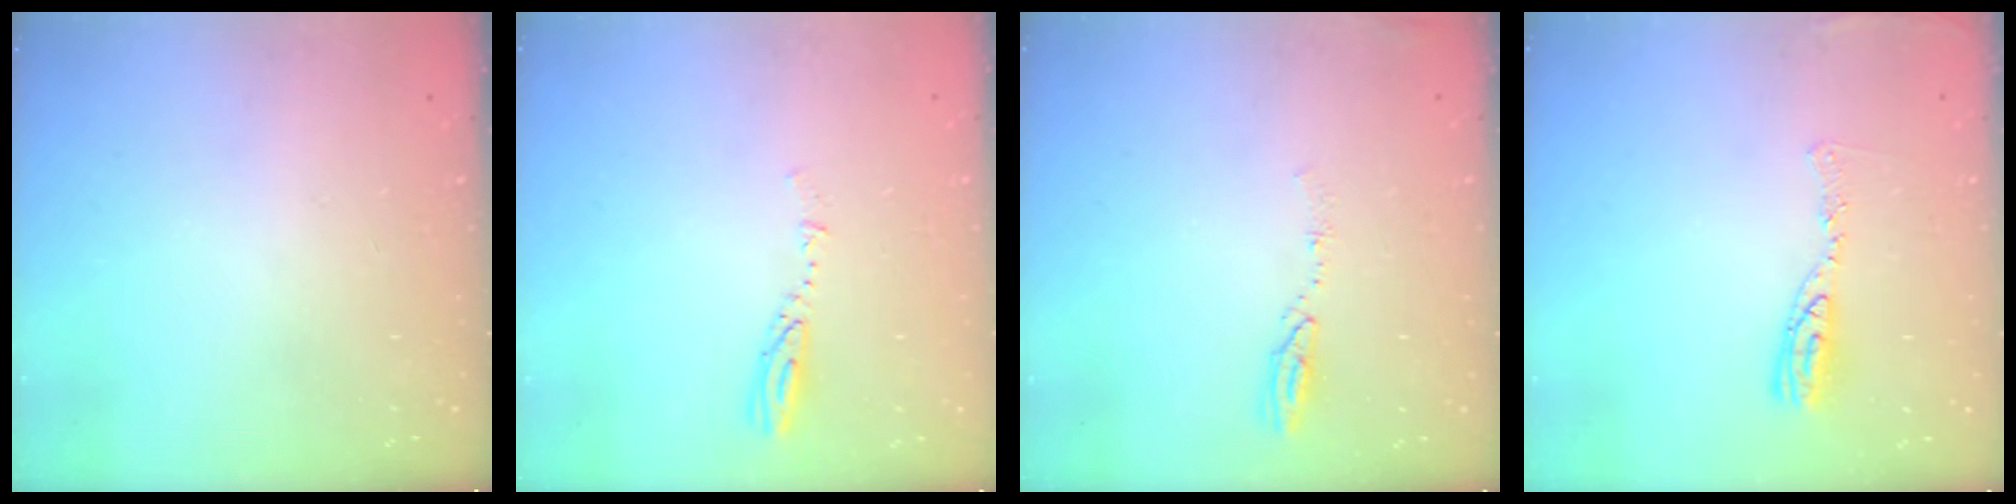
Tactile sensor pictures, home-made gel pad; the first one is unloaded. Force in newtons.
{"total": 3.6, "press": 3.6, "slide": 0.2}
{"total": 5.3, "press": 5.3, "slide": 0.3}
{"total": 8.4, "press": 8.4, "slide": 0.9}